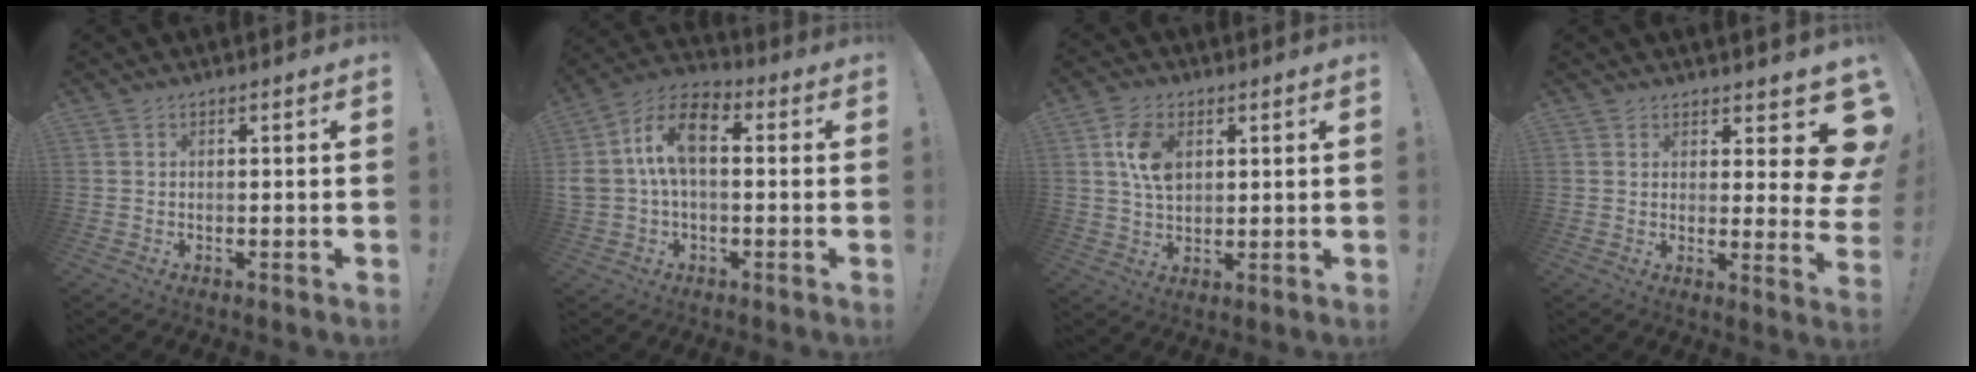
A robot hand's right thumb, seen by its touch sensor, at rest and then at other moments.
{"total": 13.3, "force": [1.8, 8.3, 10.3], "torque": [-0.184, 0.020, 0.035]}
{"total": 8.8, "force": [2.5, 5.9, 6.0], "torque": [-0.115, 0.002, 0.047]}
{"total": 7.9, "force": [4.4, 3.4, 5.7], "torque": [-0.049, -0.051, 0.081]}